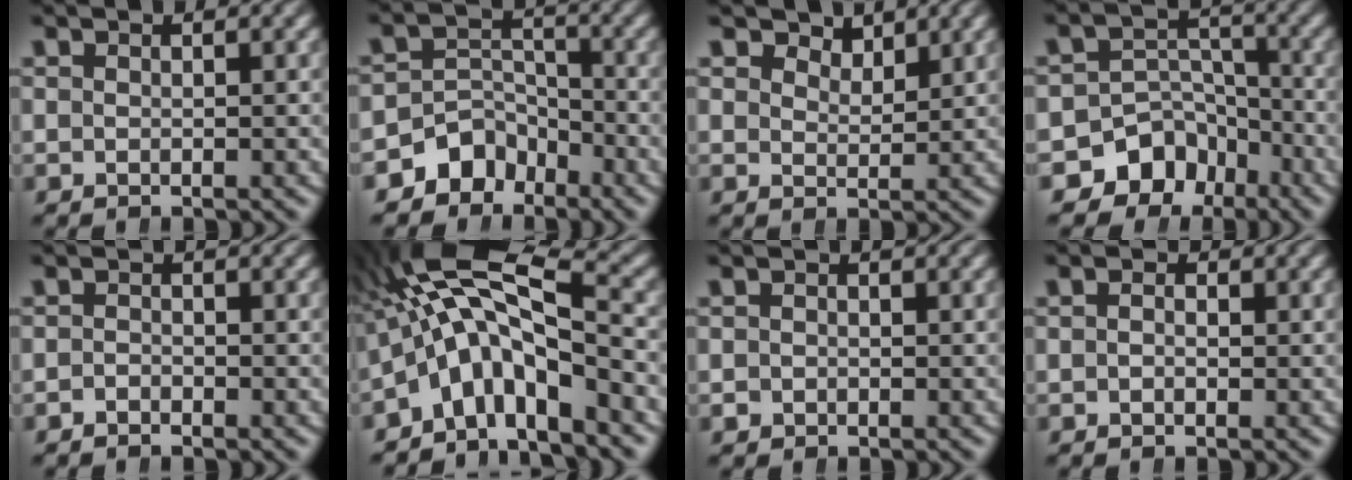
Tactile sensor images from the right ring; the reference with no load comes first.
{"total": 5.8, "force": [-3.6, 4.2, 1.7], "torque": [-0.017, -0.013, -0.063]}
{"total": 2.2, "force": [2.2, 0.3, 0.3], "torque": [0.008, -0.006, 0.045]}
{"total": 10.0, "force": [-5.0, 8.1, 3.1], "torque": [-0.043, -0.028, -0.081]}
{"total": 1.2, "force": [-1.1, 0.1, -0.2], "torque": [0.015, -0.004, -0.020]}
{"total": 11.7, "force": [0.5, 8.2, 8.3], "torque": [-0.171, -0.019, 0.004]}
{"total": 1.0, "force": [-0.4, 0.9, 0.2], "torque": [-0.008, -0.012, 0.001]}
{"total": 0.9, "force": [-0.2, 0.7, 0.5], "torque": [-0.005, -0.002, -0.002]}